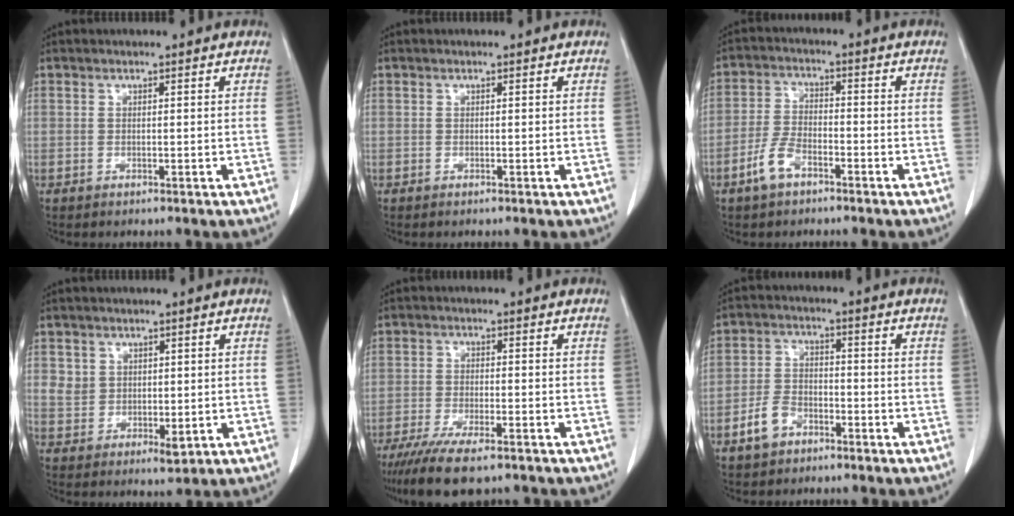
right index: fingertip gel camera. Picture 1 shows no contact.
{"total": 0.0}
{"total": 6.0, "force": [-3.5, 2.8, 3.9], "torque": [-0.094, 0.005, -0.069]}
{"total": 6.0, "force": [1.3, 5.1, 2.9], "torque": [-0.047, -0.002, 0.038]}
{"total": 10.7, "force": [-7.8, 2.6, 6.9], "torque": [-0.116, -0.022, -0.125]}
{"total": 6.1, "force": [-3.4, 3.9, 3.2], "torque": [-0.076, 0.014, -0.060]}